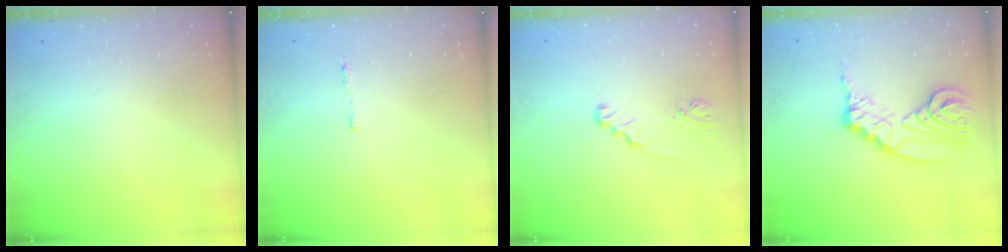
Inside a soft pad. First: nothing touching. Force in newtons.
{"total": 2.6, "press": 2.6, "slide": 0.4}
{"total": 2.1, "press": 2.1, "slide": 0.2}
{"total": 14.9, "press": 14.8, "slide": 1.9}